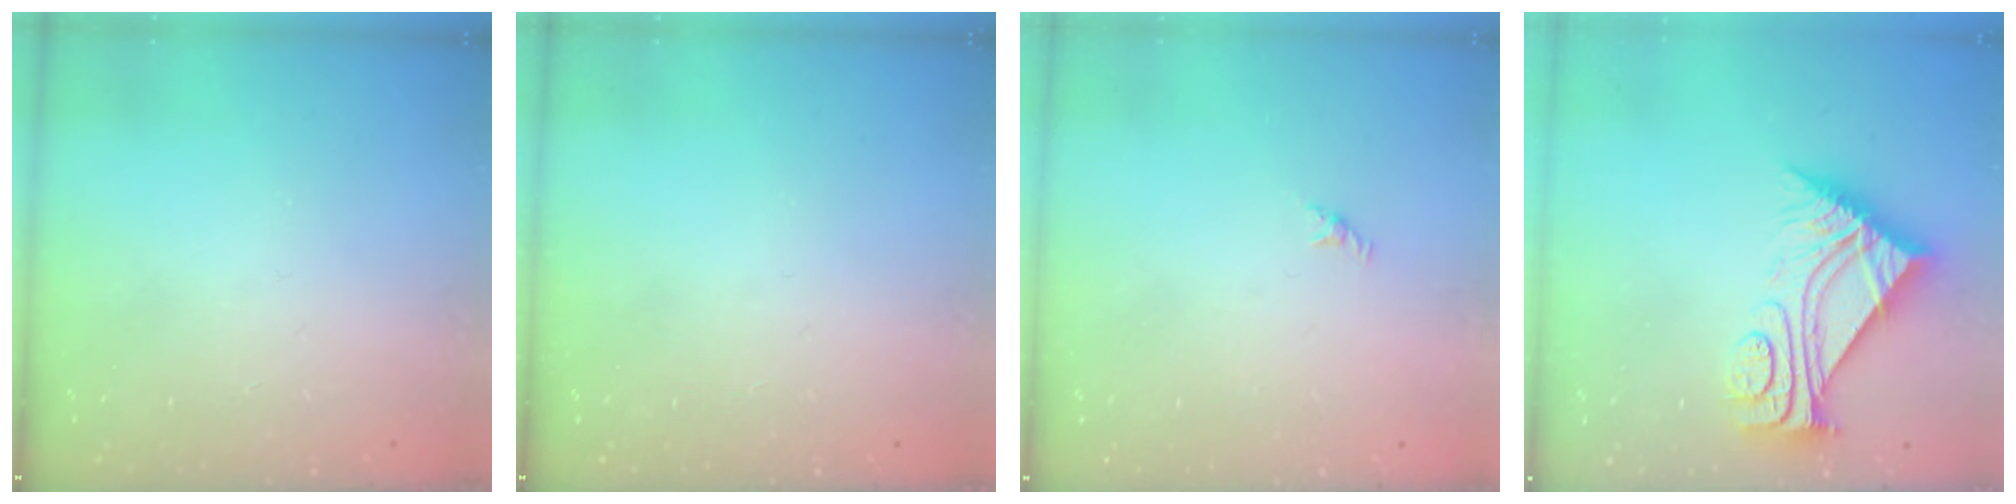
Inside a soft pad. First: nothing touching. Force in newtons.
{"total": 0.0}
{"total": 1.1, "press": 1.0, "slide": 0.5}
{"total": 8.8, "press": 8.8, "slide": 0.9}